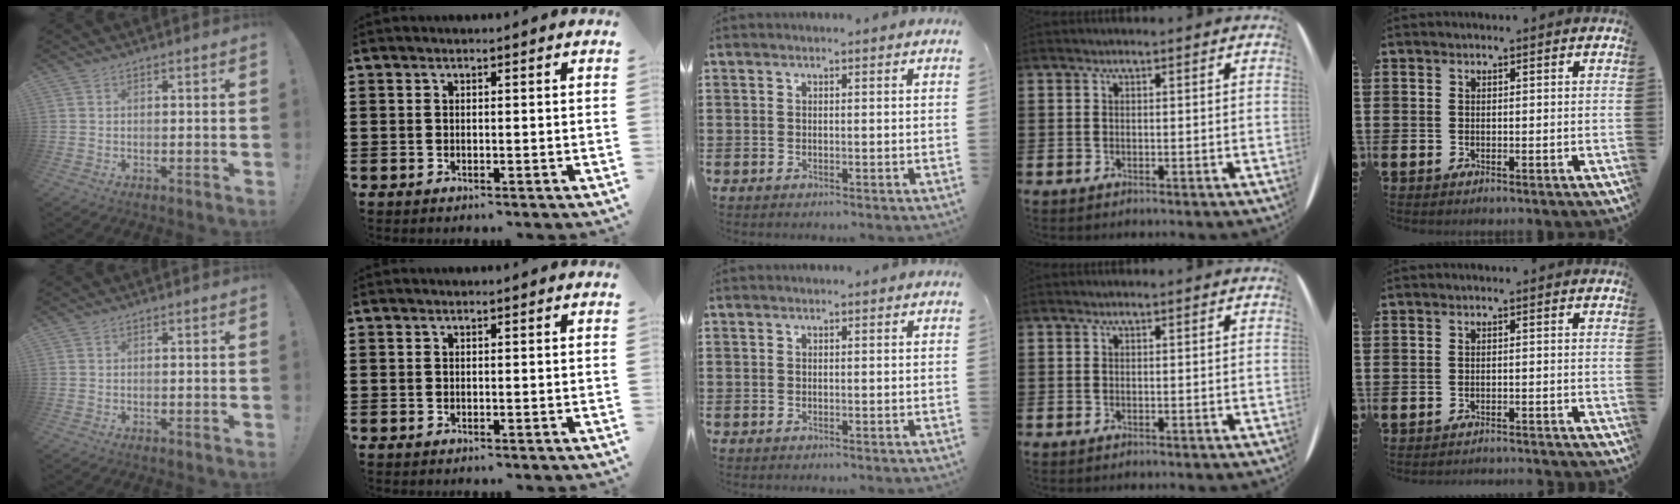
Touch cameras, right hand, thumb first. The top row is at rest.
{"little": {"total": 1.3, "force": [-1.2, -0.2, 0.0], "torque": [-0.002, 0.004, -0.026]}}